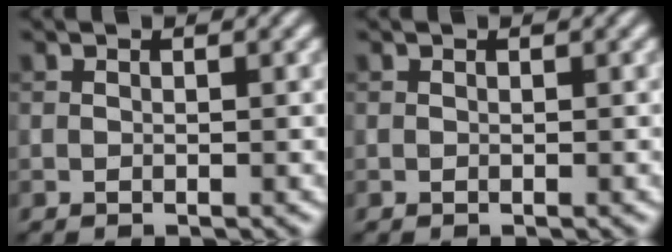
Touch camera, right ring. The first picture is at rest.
{"total": 0.0}